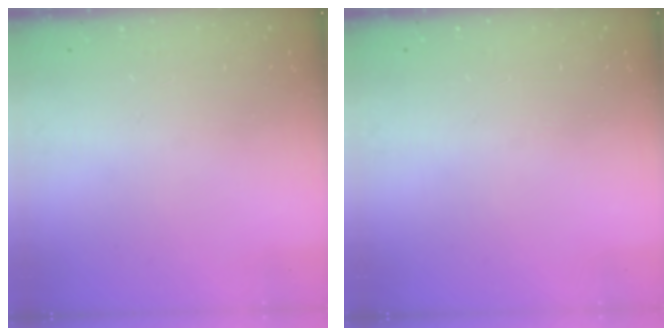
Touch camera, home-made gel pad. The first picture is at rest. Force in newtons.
{"total": 0.0}